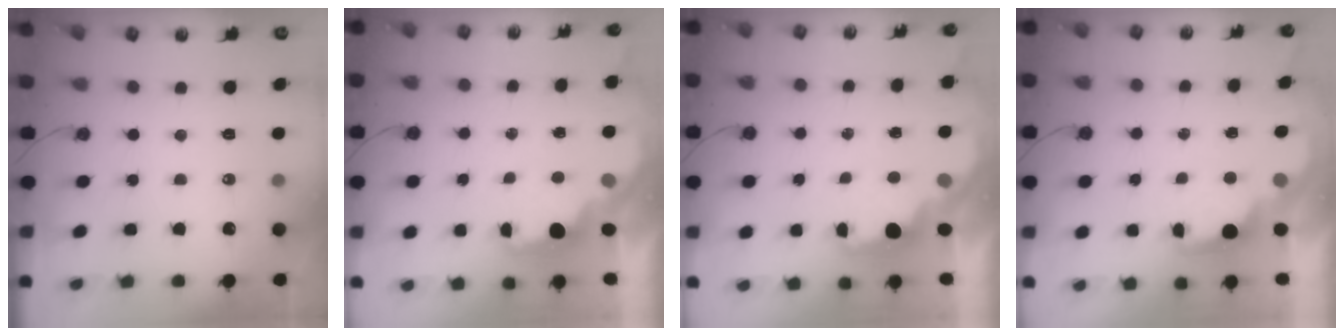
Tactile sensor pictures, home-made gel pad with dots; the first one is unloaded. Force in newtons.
{"total": 1.9, "press": 1.7, "slide": 0.7}
{"total": 1.9, "press": 1.7, "slide": 0.7}
{"total": 2.1, "press": 1.9, "slide": 0.8}